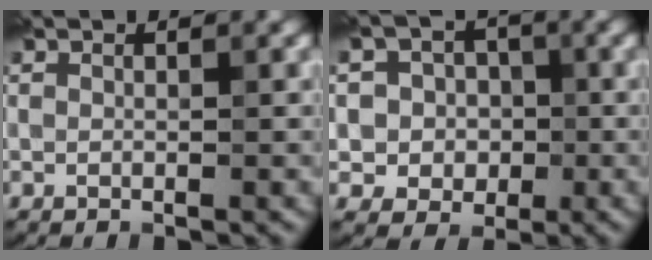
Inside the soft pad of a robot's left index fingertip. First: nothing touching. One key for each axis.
{"total": 4.9, "fx": 0.3, "fy": 4.7, "fz": 1.5, "tx": -0.015, "ty": 0.018, "tz": -0.013}